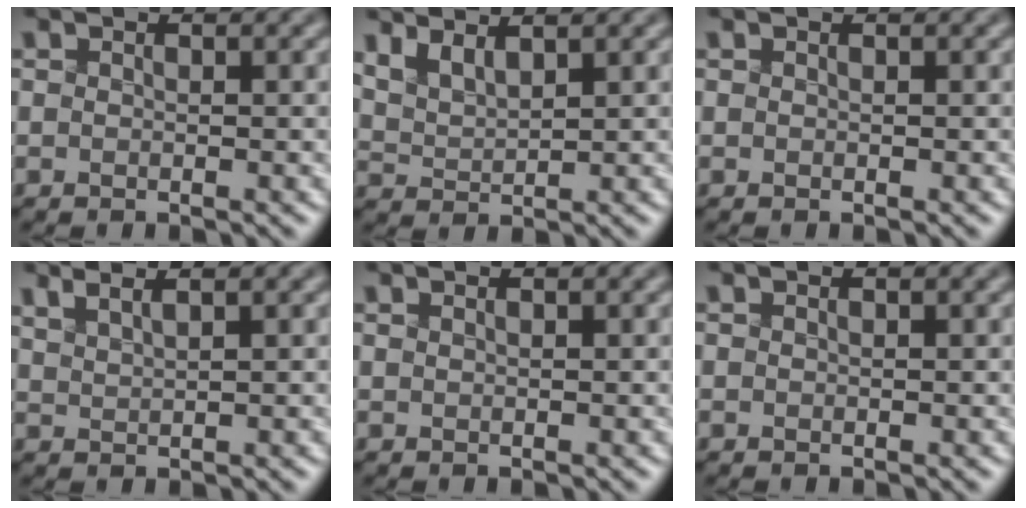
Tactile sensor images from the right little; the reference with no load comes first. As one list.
[{"total": 2.5, "force": [2.0, 0.7, 1.4], "torque": [-0.036, 0.003, 0.049]}, {"total": 0.0}, {"total": 1.2, "force": [1.1, -0.3, 0.5], "torque": [-0.013, 0.001, 0.034]}, {"total": 0.0}, {"total": 0.0}]